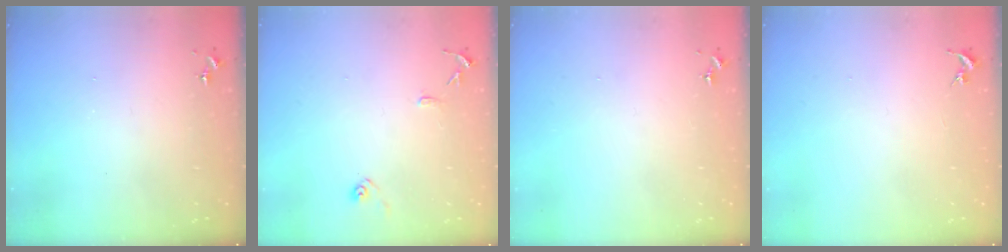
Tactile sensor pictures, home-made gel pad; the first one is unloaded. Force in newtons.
{"total": 9.0, "press": 8.9, "slide": 0.8}
{"total": 0.0}
{"total": 0.0}